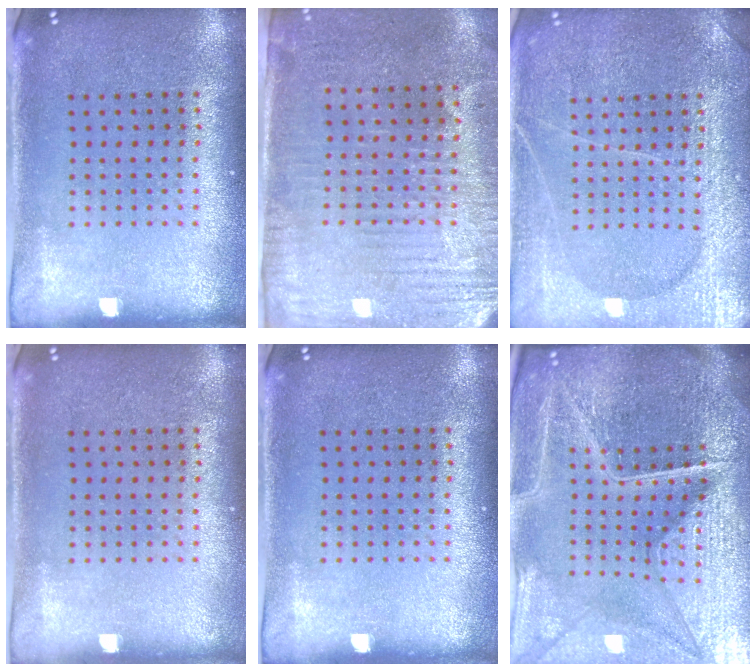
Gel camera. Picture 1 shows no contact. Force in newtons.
{"total": 3.1, "press": 2.7, "slide": 1.5}
{"total": 3.7, "press": 3.7, "slide": 0.3}
{"total": 0.0}
{"total": 0.0}
{"total": 6.7, "press": 5.9, "slide": 3.1}